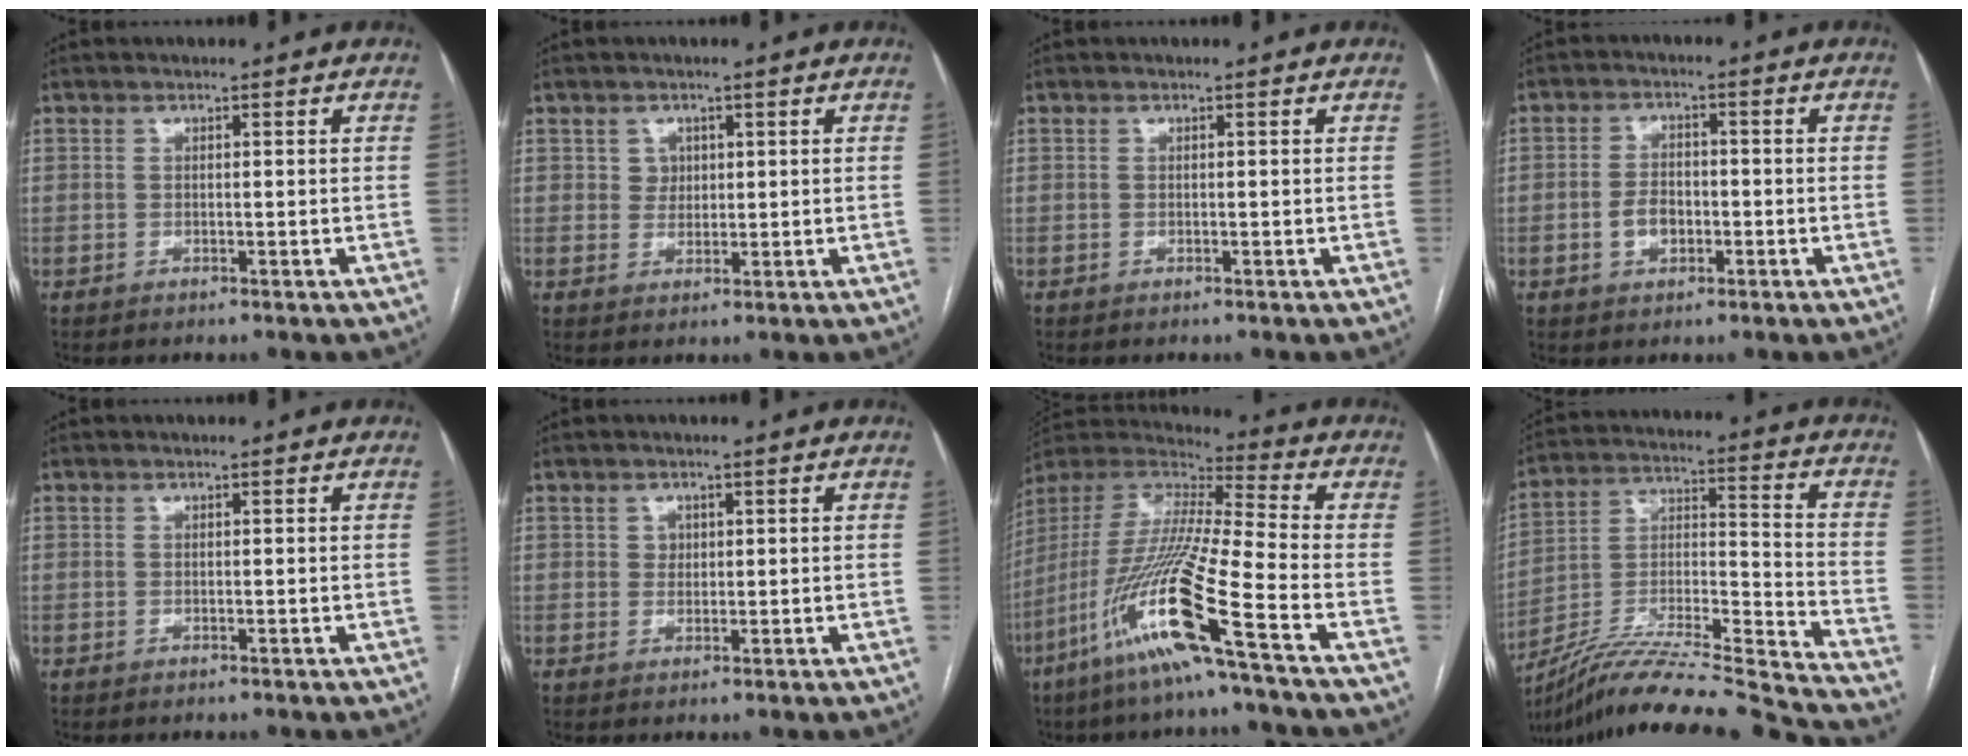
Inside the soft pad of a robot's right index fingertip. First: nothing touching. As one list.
[{"total": 2.3, "force": [0.9, 2.0, 0.5], "torque": [-0.005, -0.001, 0.013]}, {"total": 0.0}, {"total": 4.3, "force": [-1.2, 2.8, 3.1], "torque": [-0.060, 0.007, -0.020]}, {"total": 0.0}, {"total": 1.5, "force": [0.5, 1.3, 0.5], "torque": [-0.005, -0.002, 0.007]}, {"total": 19.2, "force": [-9.5, -0.9, 16.7], "torque": [-0.368, -0.042, -0.194]}, {"total": 26.6, "force": [-24.0, -1.0, 11.4], "torque": [-0.176, -0.021, -0.384]}]